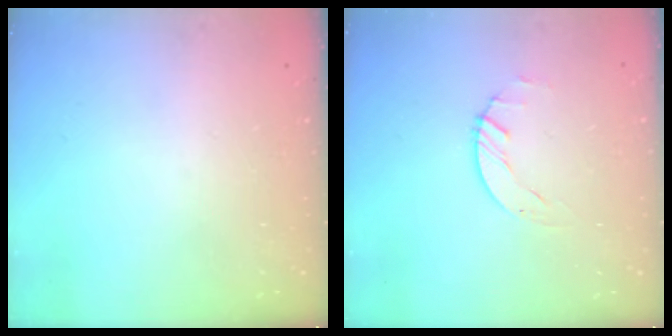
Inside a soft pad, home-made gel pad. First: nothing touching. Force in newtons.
{"total": 0.8, "press": 0.8, "slide": 0.2}